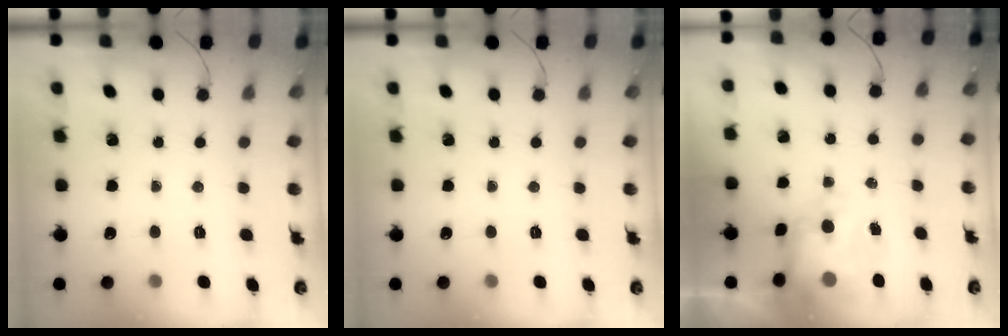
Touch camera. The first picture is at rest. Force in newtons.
{"total": 0.0}
{"total": 8.0, "press": 7.8, "slide": 2.0}